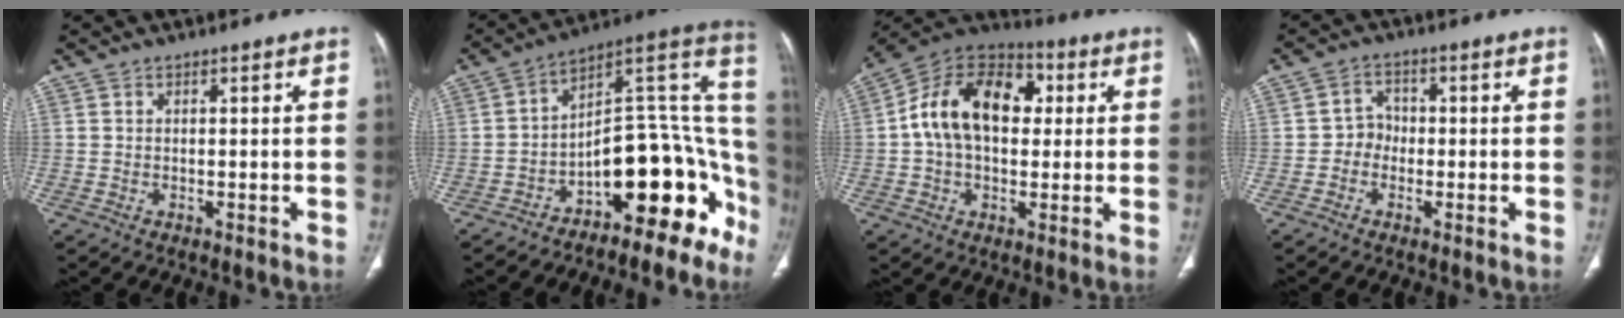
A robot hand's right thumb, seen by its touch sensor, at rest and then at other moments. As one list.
[{"total": 18.7, "force": [-10.3, 8.7, 13.0], "torque": [-0.102, 0.144, -0.154]}, {"total": 17.8, "force": [2.5, 11.8, 13.1], "torque": [-0.196, 0.031, 0.034]}, {"total": 3.4, "force": [-1.0, 3.0, 1.2], "torque": [0.001, 0.014, -0.028]}]